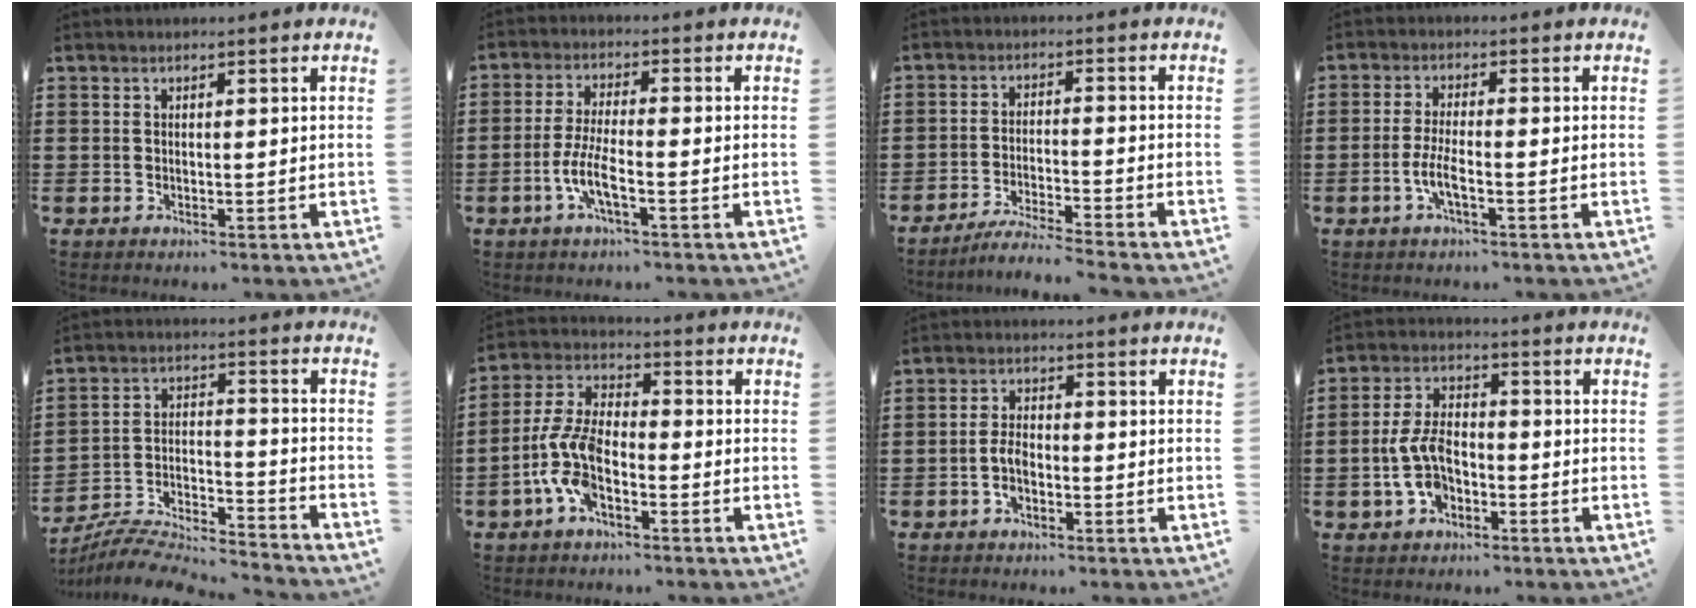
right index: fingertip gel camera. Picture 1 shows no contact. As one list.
[{"total": 5.7, "force": [-2.5, 0.8, 5.0], "torque": [-0.120, -0.018, -0.053]}, {"total": 4.4, "force": [-4.2, -0.4, 1.1], "torque": [-0.028, -0.008, -0.086]}, {"total": 4.1, "force": [-1.6, 0.6, 3.8], "torque": [-0.086, -0.010, -0.033]}, {"total": 6.7, "force": [-6.4, 1.1, 1.5], "torque": [-0.030, -0.001, -0.130]}, {"total": 8.9, "force": [-3.5, 4.1, 7.0], "torque": [-0.185, -0.009, -0.074]}, {"total": 3.3, "force": [-1.3, 1.4, 2.6], "torque": [-0.065, -0.004, -0.028]}, {"total": 7.2, "force": [-2.4, 4.1, 5.3], "torque": [-0.137, -0.003, -0.053]}]